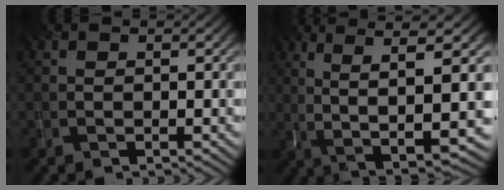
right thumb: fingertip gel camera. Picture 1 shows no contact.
{"total": 9.7, "force": [-0.6, 1.8, 9.5], "torque": [-0.174, 0.010, -0.001]}